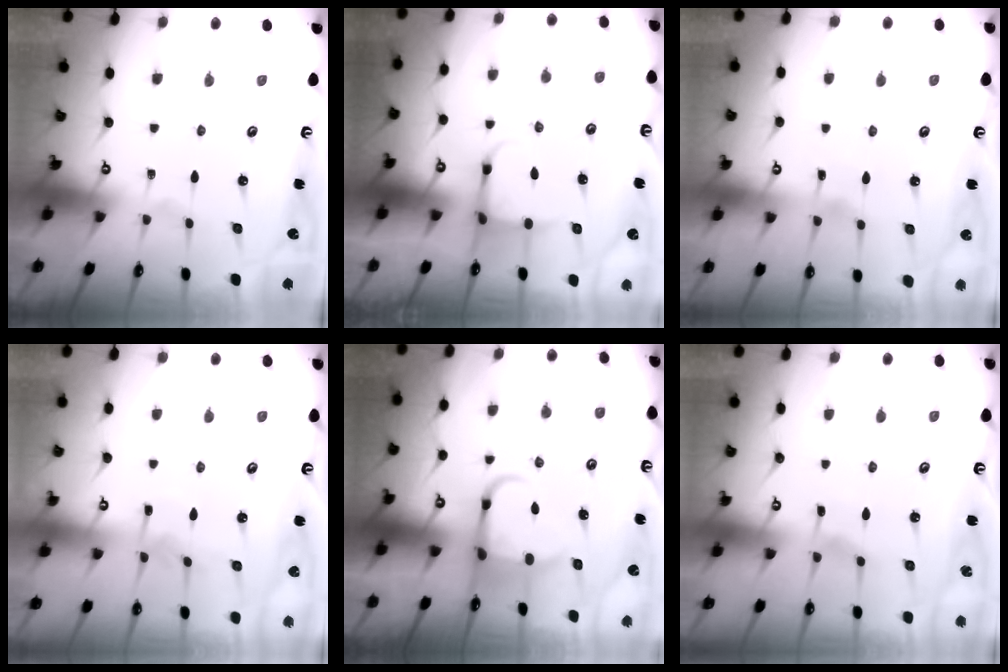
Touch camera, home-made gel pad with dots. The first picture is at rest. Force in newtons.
{"total": 4.0, "press": 3.8, "slide": 1.3}
{"total": 2.1, "press": 2.1, "slide": 0.4}
{"total": 5.0, "press": 5.0, "slide": 0.5}
{"total": 5.7, "press": 5.6, "slide": 1.2}
{"total": 3.0, "press": 3.0, "slide": 0.4}